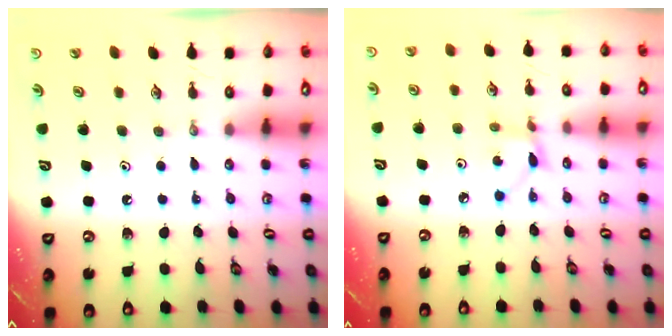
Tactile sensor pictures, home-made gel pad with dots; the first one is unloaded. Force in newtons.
{"total": 2.2, "press": 2.2, "slide": 0.1}